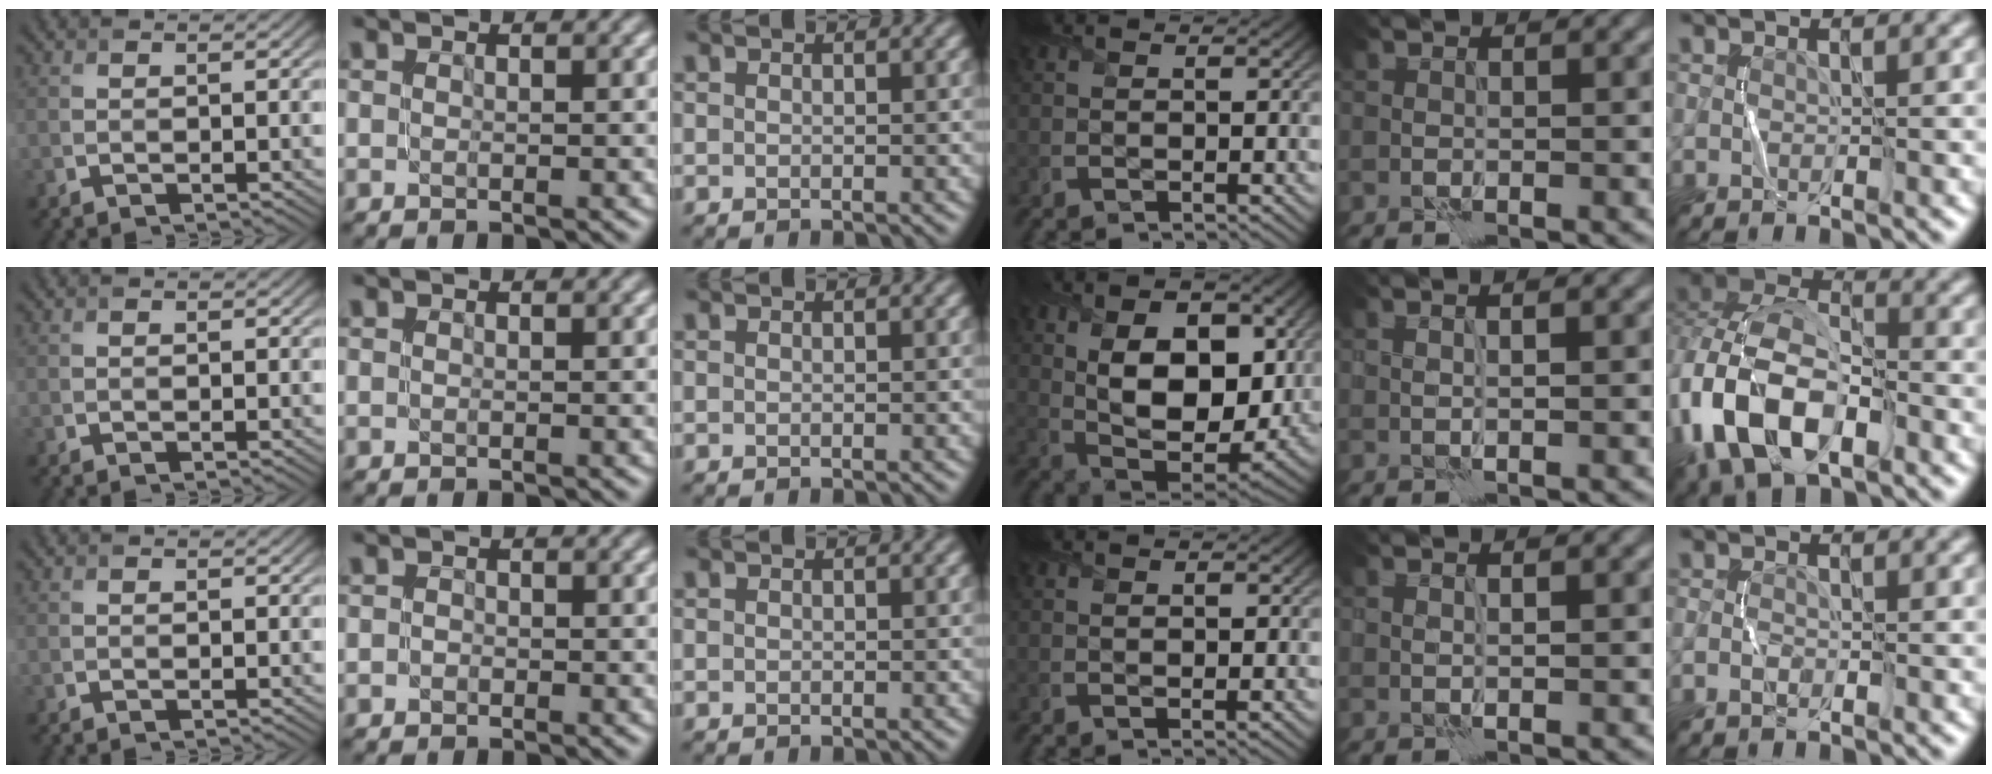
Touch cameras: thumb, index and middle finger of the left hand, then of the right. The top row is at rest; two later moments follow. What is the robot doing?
{"motion": "fold", "object": "scarf"}